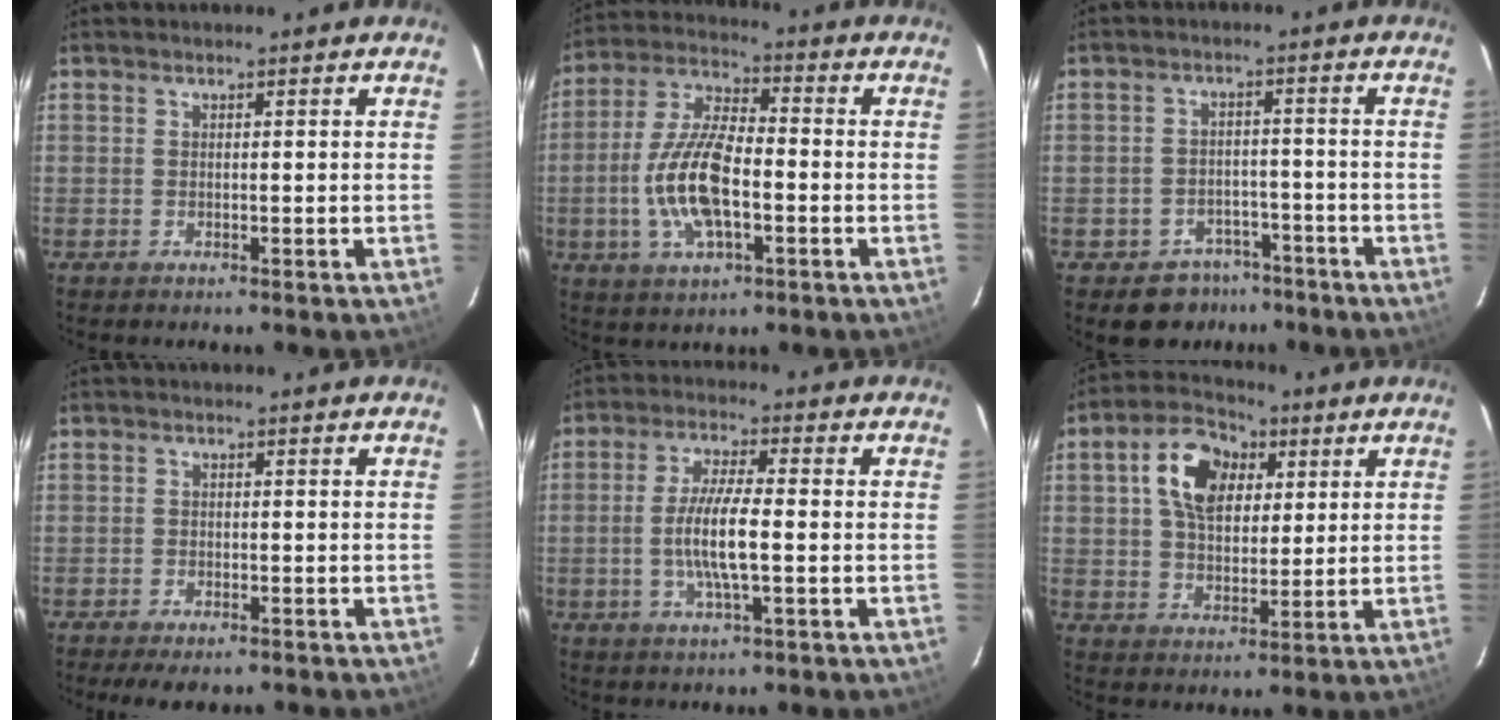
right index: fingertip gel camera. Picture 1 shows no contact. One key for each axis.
{"total": 13.7, "fx": -3.1, "fy": 5.5, "fz": 12.2, "tx": -0.257, "ty": 0.002, "tz": -0.060}
{"total": 6.9, "fx": -5.1, "fy": 4.5, "fz": 0.9, "tx": -0.025, "ty": 0.026, "tz": -0.061}
{"total": 5.6, "fx": -4.4, "fy": 1.9, "fz": 2.8, "tx": -0.063, "ty": -0.016, "tz": -0.066}
{"total": 8.4, "fx": -1.4, "fy": 1.3, "fz": 8.2, "tx": -0.159, "ty": -0.002, "tz": -0.030}
{"total": 11.6, "fx": 3.8, "fy": 7.5, "fz": 8.0, "tx": -0.147, "ty": 0.032, "tz": 0.065}